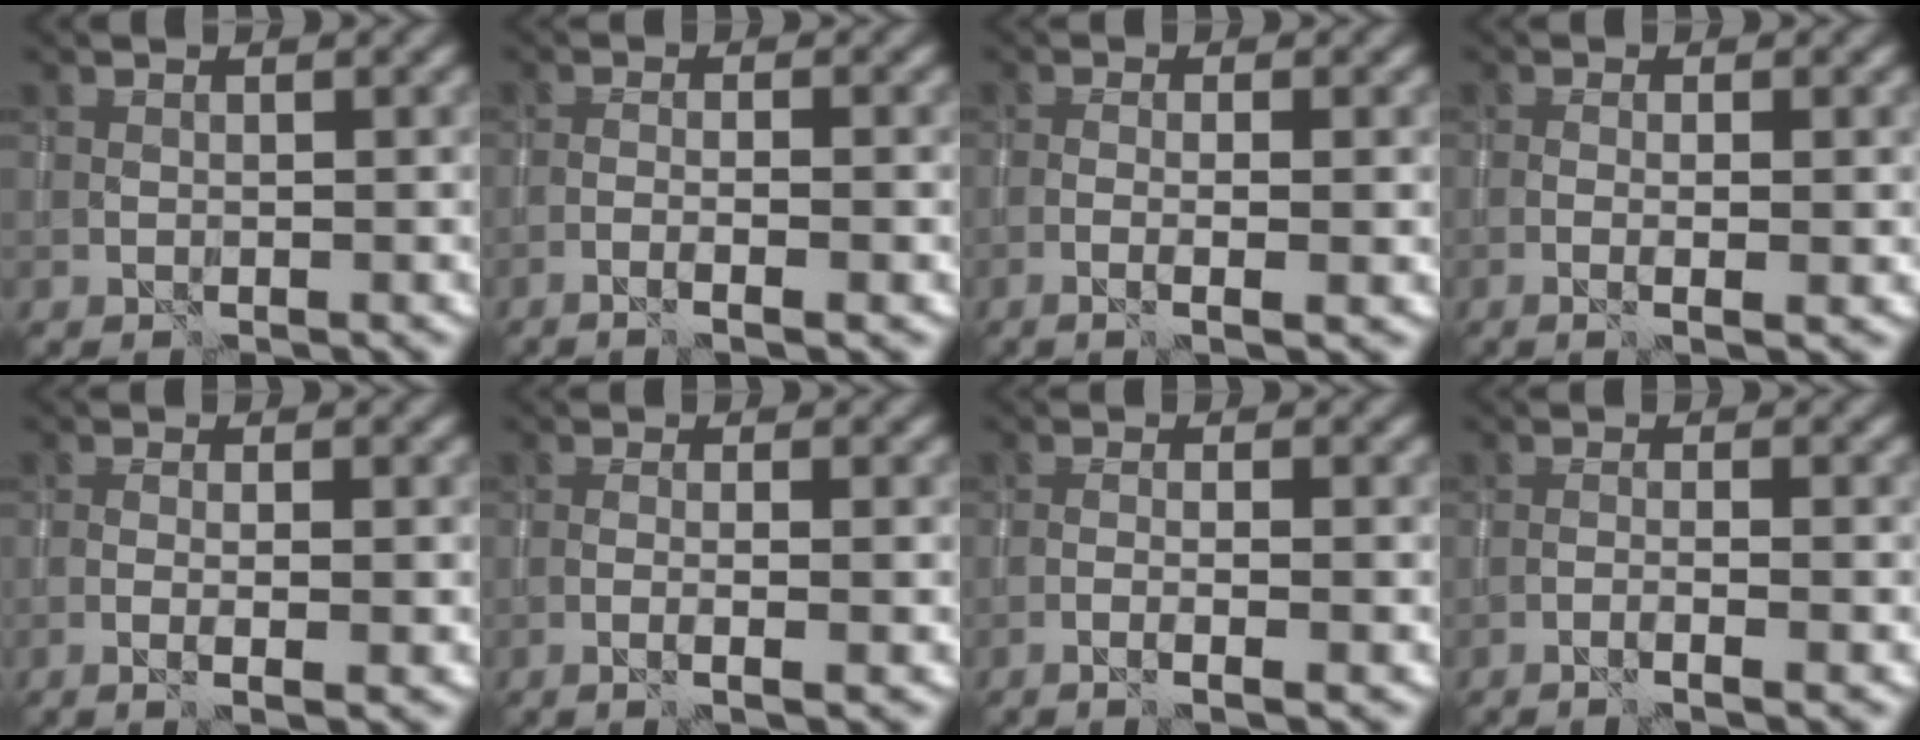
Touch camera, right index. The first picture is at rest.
{"total": 2.7, "force": [-1.5, 0.1, 2.2], "torque": [-0.041, 0.006, -0.034]}
{"total": 2.7, "force": [-0.8, 0.3, 2.6], "torque": [-0.045, 0.001, -0.021]}
{"total": 2.4, "force": [-0.4, 0.3, 2.4], "torque": [-0.041, 0.000, -0.012]}
{"total": 2.6, "force": [-0.7, 0.3, 2.5], "torque": [-0.045, 0.001, -0.016]}
{"total": 2.6, "force": [-0.8, 0.3, 2.4], "torque": [-0.039, 0.004, -0.020]}
{"total": 2.3, "force": [-1.1, 0.1, 2.0], "torque": [-0.035, 0.005, -0.028]}
{"total": 2.5, "force": [-1.4, 0.1, 2.1], "torque": [-0.035, 0.009, -0.033]}